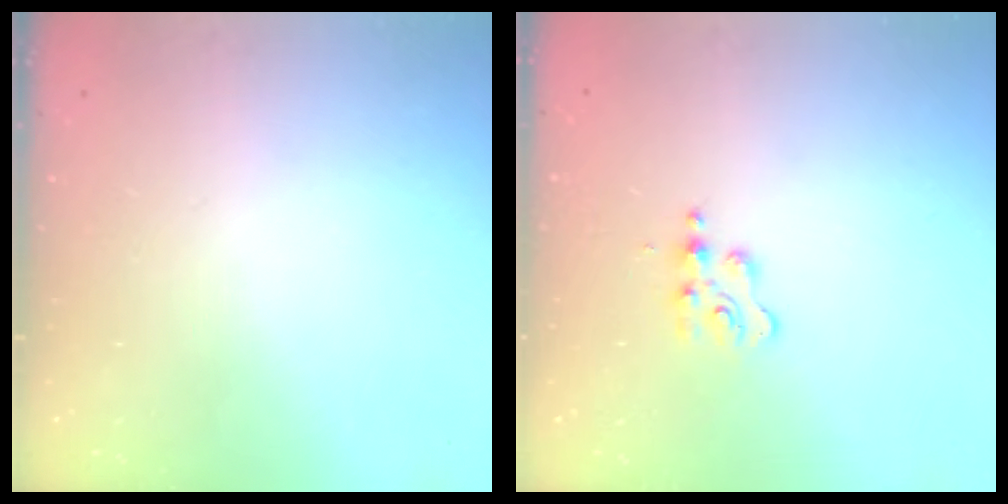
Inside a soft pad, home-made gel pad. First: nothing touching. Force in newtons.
{"total": 3.3, "press": 3.3, "slide": 0.4}